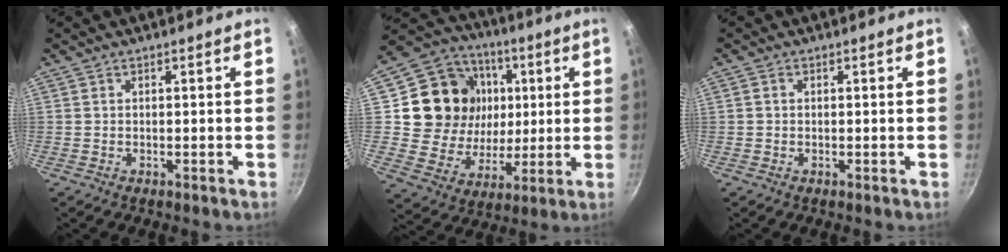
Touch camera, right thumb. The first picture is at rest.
{"total": 20.5, "force": [4.0, 17.5, 9.9], "torque": [-0.161, 0.005, 0.076]}
{"total": 0.6, "force": [0.0, 0.5, 0.2], "torque": [-0.004, 0.003, -0.001]}